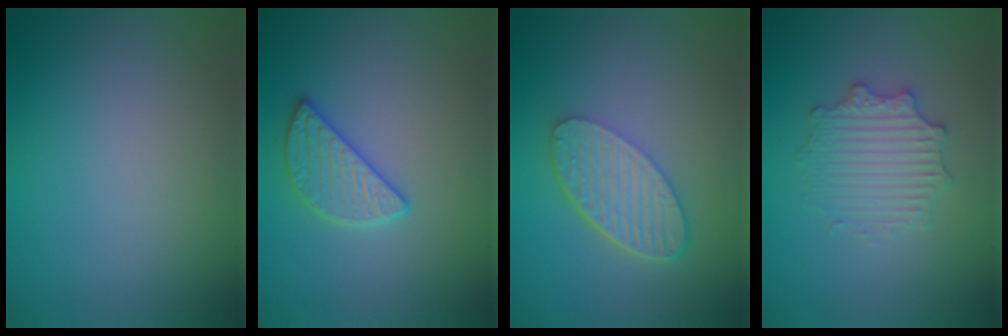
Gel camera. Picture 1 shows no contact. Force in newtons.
{"total": 2.7, "press": 2.7, "slide": 0.4}
{"total": 5.5, "press": 4.0, "slide": 3.8}
{"total": 3.0, "press": 2.9, "slide": 0.4}